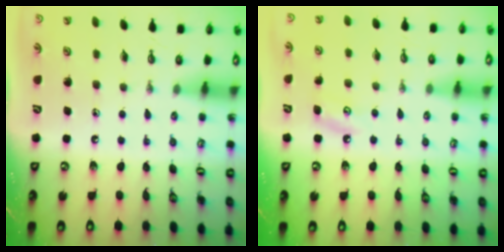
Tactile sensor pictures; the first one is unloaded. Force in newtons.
{"total": 5.4, "press": 5.4, "slide": 0.5}